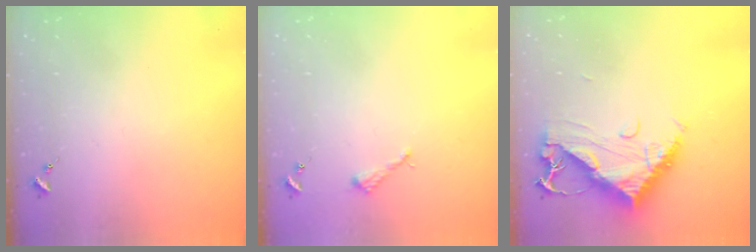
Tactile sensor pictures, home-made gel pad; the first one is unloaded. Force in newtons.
{"total": 2.6, "press": 2.6, "slide": 0.3}
{"total": 11.6, "press": 11.6, "slide": 1.1}